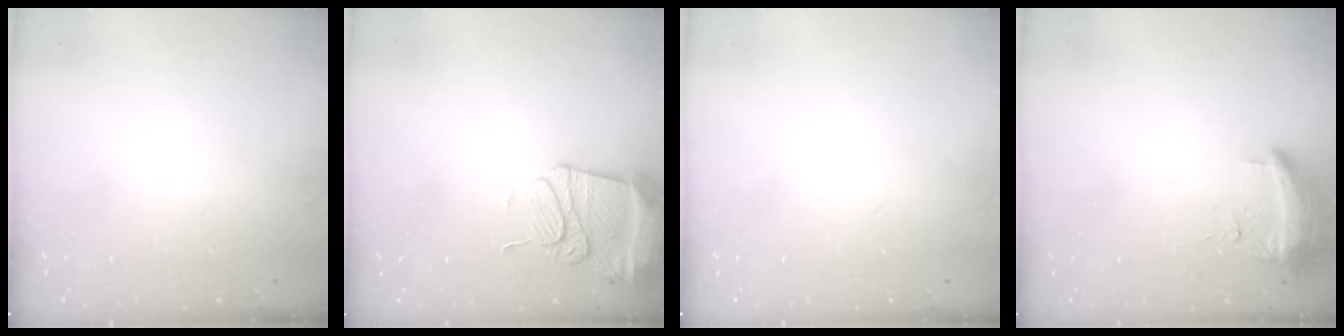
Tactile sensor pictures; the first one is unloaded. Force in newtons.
{"total": 13.2, "press": 13.2, "slide": 1.4}
{"total": 13.0, "press": 3.6, "slide": 12.5}
{"total": 19.3, "press": 12.1, "slide": 15.1}